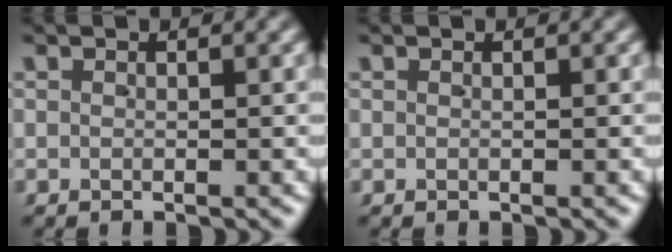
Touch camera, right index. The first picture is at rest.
{"total": 0.0}